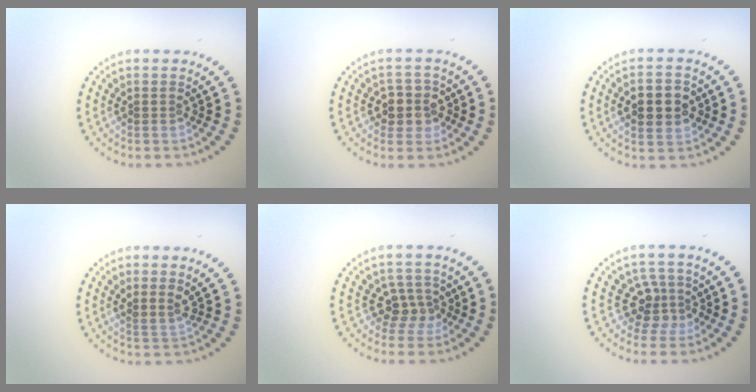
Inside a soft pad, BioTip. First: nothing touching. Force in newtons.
{"total": 2.8, "press": 2.6, "slide": 1.0}
{"total": 4.5, "press": 4.5, "slide": 0.1}
{"total": 1.7, "press": 1.3, "slide": 1.0}
{"total": 2.4, "press": 1.9, "slide": 1.5}
{"total": 2.9, "press": 2.2, "slide": 1.9}